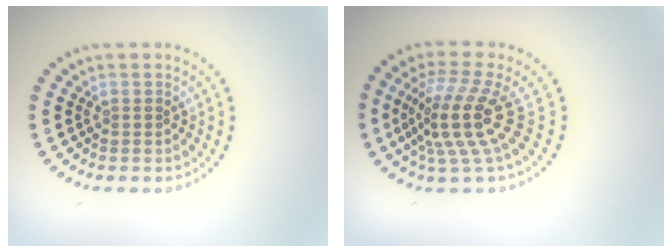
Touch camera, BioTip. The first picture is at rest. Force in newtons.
{"total": 4.9, "press": 3.5, "slide": 3.4}